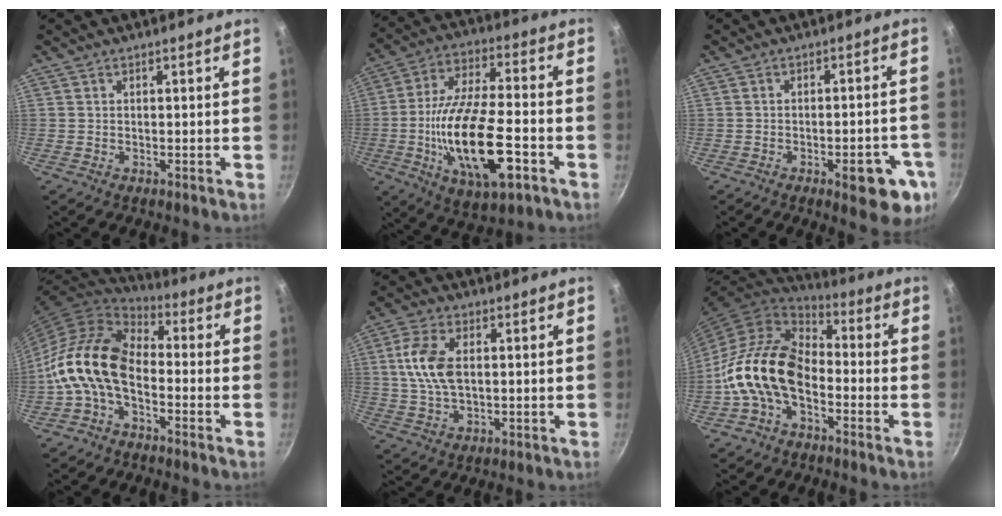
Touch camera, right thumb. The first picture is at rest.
{"total": 20.4, "force": [-5.9, 7.8, 17.9], "torque": [-0.327, 0.020, -0.105]}
{"total": 11.1, "force": [-4.4, 4.0, 9.4], "torque": [-0.083, 0.017, -0.049]}
{"total": 14.2, "force": [-3.9, 8.6, 10.6], "torque": [-0.183, 0.047, -0.099]}
{"total": 9.0, "force": [1.2, 5.1, 7.4], "torque": [-0.145, 0.010, 0.020]}
{"total": 16.0, "force": [-4.5, 10.2, 11.4], "torque": [-0.186, 0.052, -0.106]}